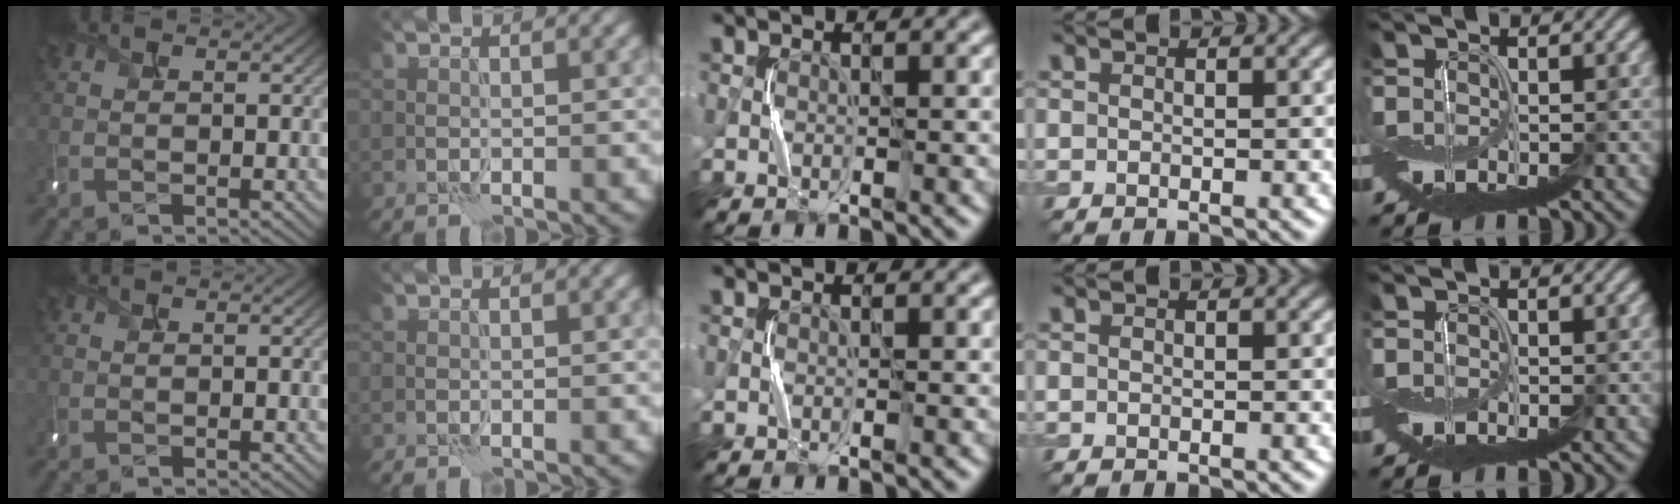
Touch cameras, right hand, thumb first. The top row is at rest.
{}